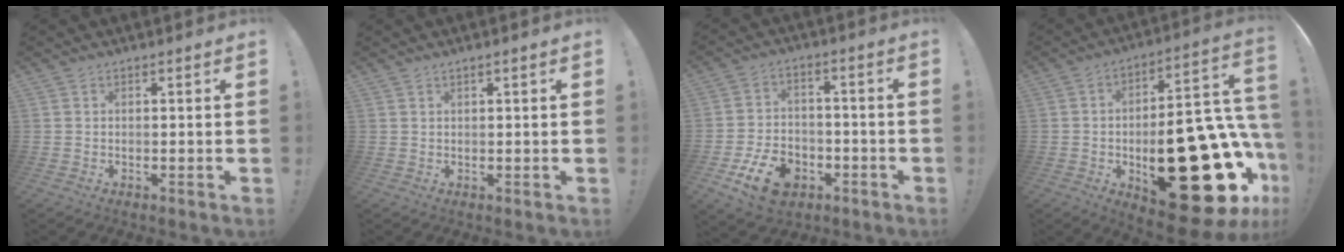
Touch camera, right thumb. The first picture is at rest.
{"total": 0.9, "force": [0.5, -0.2, 0.7], "torque": [-0.020, 0.001, 0.010]}
{"total": 12.9, "force": [-6.5, 8.7, 6.9], "torque": [-0.116, 0.051, -0.112]}
{"total": 35.7, "force": [-8.7, 16.6, 30.4], "torque": [-0.394, 0.027, -0.101]}